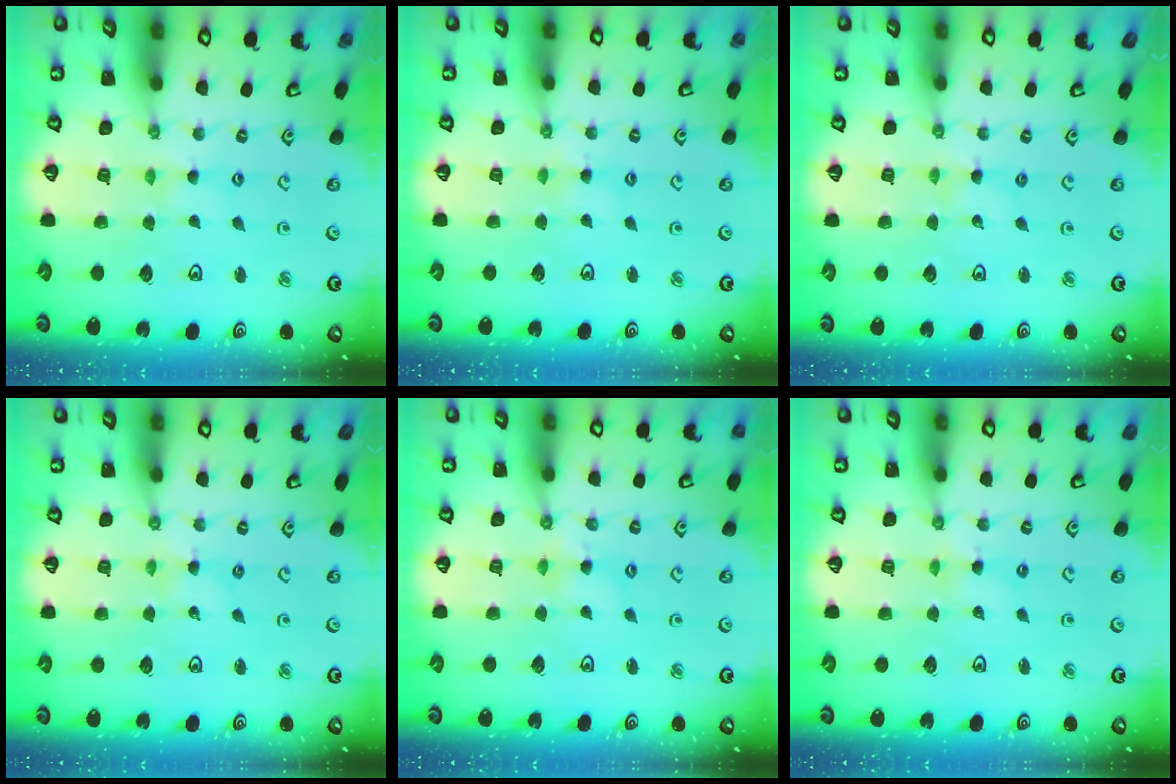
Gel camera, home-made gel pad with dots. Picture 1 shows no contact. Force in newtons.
{"total": 1.3, "press": 1.2, "slide": 0.4}
{"total": 0.0}
{"total": 0.0}
{"total": 2.5, "press": 2.5, "slide": 0.3}
{"total": 1.4, "press": 1.4, "slide": 0.2}